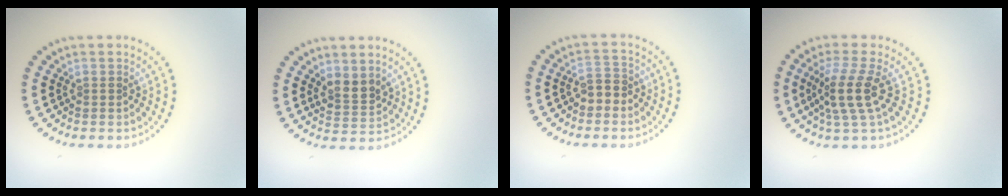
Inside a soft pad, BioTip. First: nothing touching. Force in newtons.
{"total": 2.5, "press": 2.3, "slide": 1.1}
{"total": 2.0, "press": 1.9, "slide": 0.6}
{"total": 3.8, "press": 2.7, "slide": 2.6}